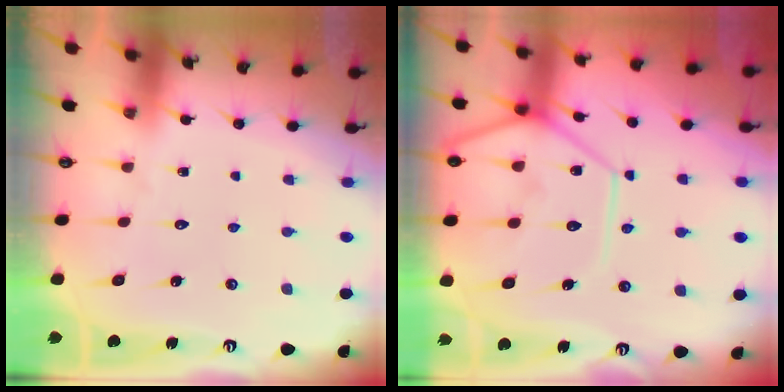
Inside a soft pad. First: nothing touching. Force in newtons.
{"total": 14.0, "press": 13.9, "slide": 1.6}